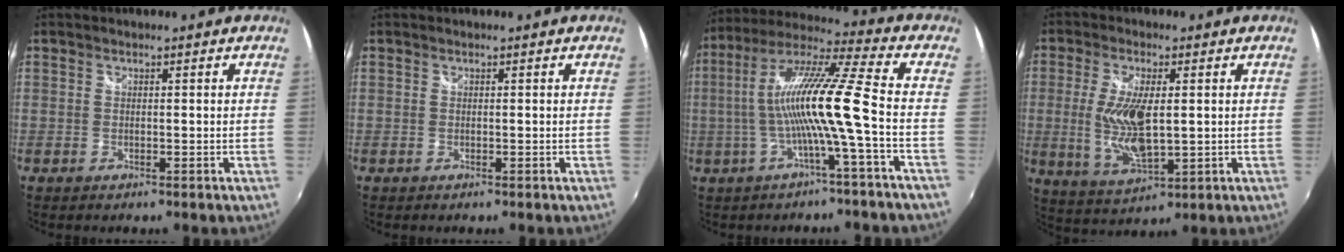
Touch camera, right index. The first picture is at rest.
{"total": 0.0}
{"total": 13.4, "force": [-2.6, -1.4, 13.0], "torque": [-0.232, 0.004, -0.045]}
{"total": 10.8, "force": [0.0, 4.2, 10.0], "torque": [-0.196, -0.013, 0.008]}